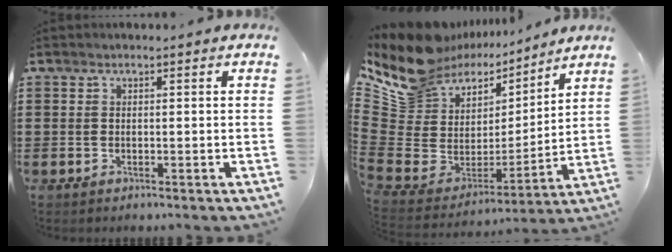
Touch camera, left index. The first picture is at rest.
{"total": 13.0, "force": [9.6, 7.9, 3.7], "torque": [-0.126, -0.070, 0.171]}